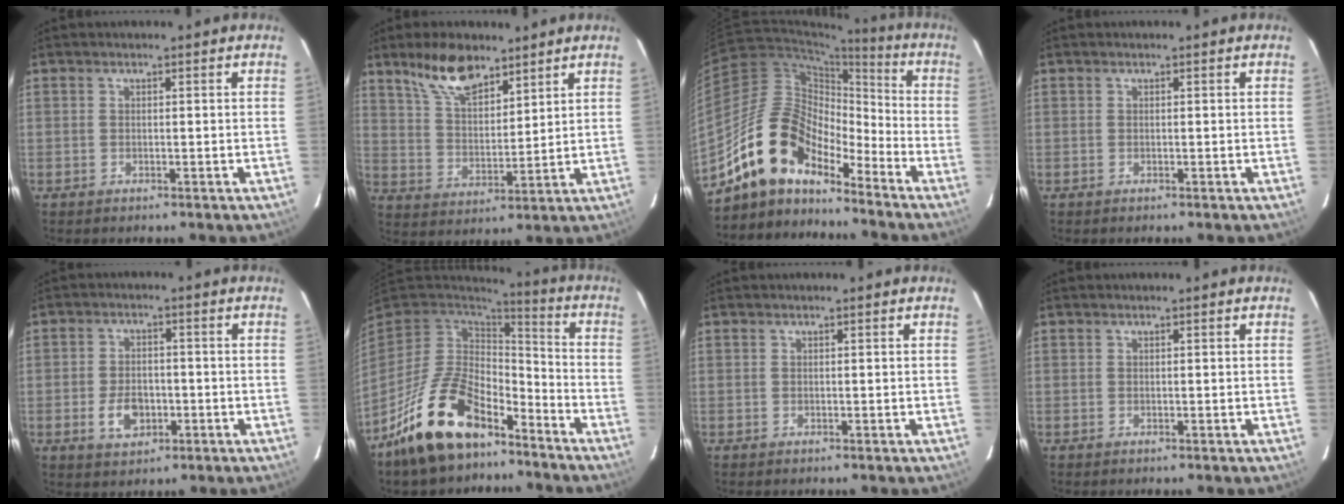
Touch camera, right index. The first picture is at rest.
{"total": 10.9, "force": [7.9, 4.4, 6.0], "torque": [-0.108, 0.011, 0.153]}
{"total": 14.7, "force": [-11.9, 6.0, 6.2], "torque": [-0.113, 0.018, -0.225]}
{"total": 0.0}
{"total": 6.4, "force": [-2.2, 4.2, 4.3], "torque": [-0.088, 0.004, -0.031]}
{"total": 18.1, "force": [-12.1, 8.8, 10.4], "torque": [-0.215, -0.003, -0.202]}
{"total": 0.0}
{"total": 0.0}